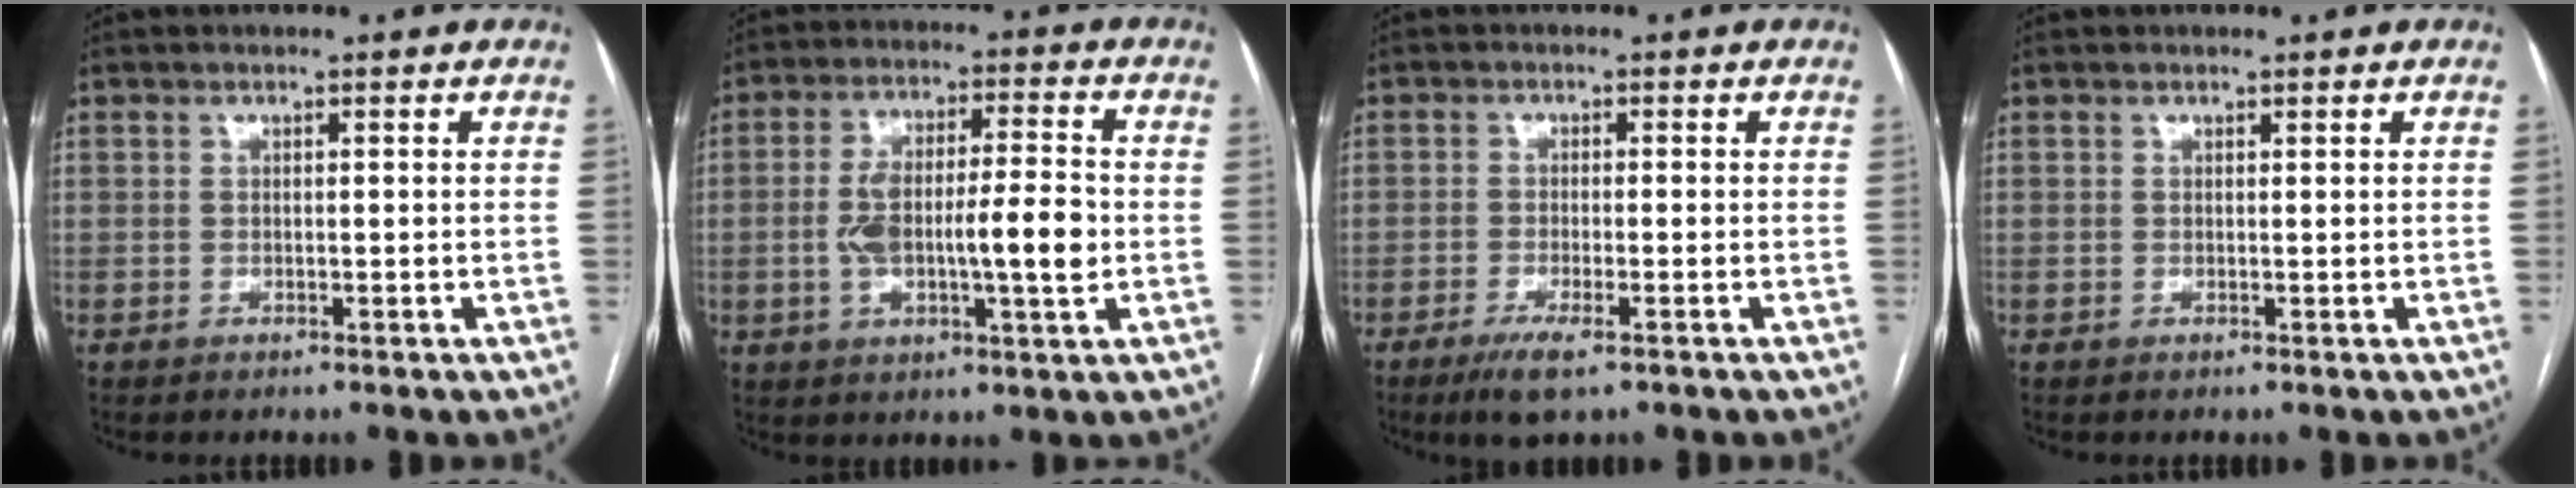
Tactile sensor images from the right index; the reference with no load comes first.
{"total": 12.1, "force": [-1.4, 2.9, 11.6], "torque": [-0.208, 0.015, -0.021]}
{"total": 4.7, "force": [-2.9, 0.8, 3.6], "torque": [-0.069, -0.010, -0.048]}
{"total": 0.0}